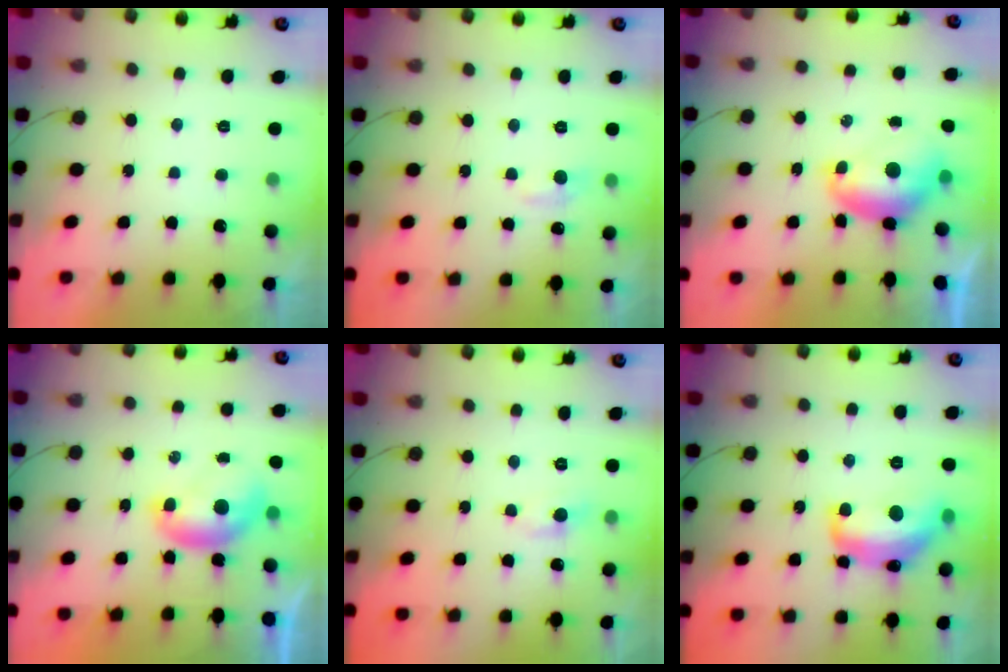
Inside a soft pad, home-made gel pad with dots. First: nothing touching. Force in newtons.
{"total": 5.7, "press": 5.7, "slide": 0.8}
{"total": 7.6, "press": 7.6, "slide": 1.0}
{"total": 6.8, "press": 6.7, "slide": 0.4}
{"total": 5.6, "press": 5.5, "slide": 0.7}
{"total": 15.2, "press": 15.2, "slide": 1.1}